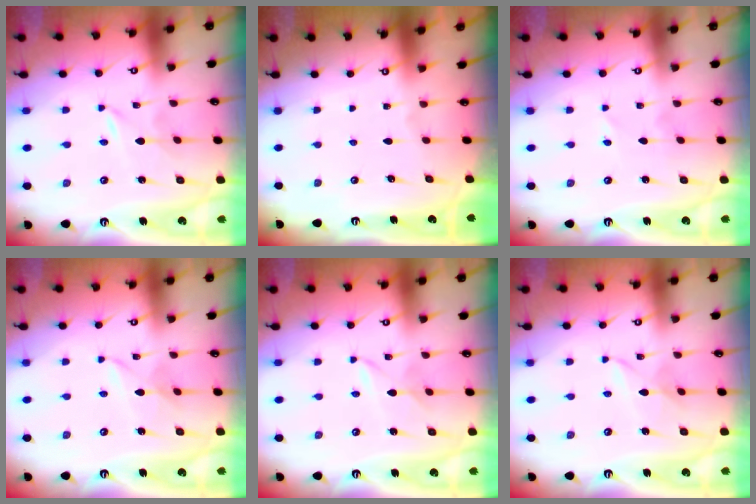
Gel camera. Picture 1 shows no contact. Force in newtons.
{"total": 0.0}
{"total": 1.7, "press": 1.6, "slide": 0.3}
{"total": 2.6, "press": 2.6, "slide": 0.3}
{"total": 1.5, "press": 1.5, "slide": 0.3}
{"total": 2.6, "press": 2.6, "slide": 0.3}